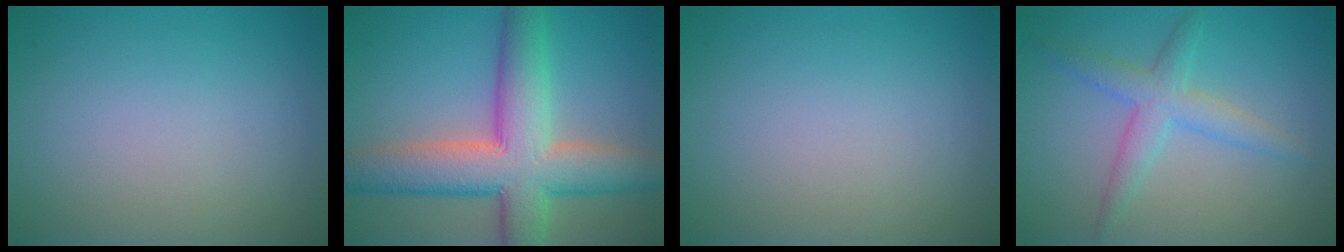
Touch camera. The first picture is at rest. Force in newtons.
{"total": 9.9, "press": 9.9, "slide": 0.5}
{"total": 0.0}
{"total": 3.2, "press": 3.2, "slide": 0.1}